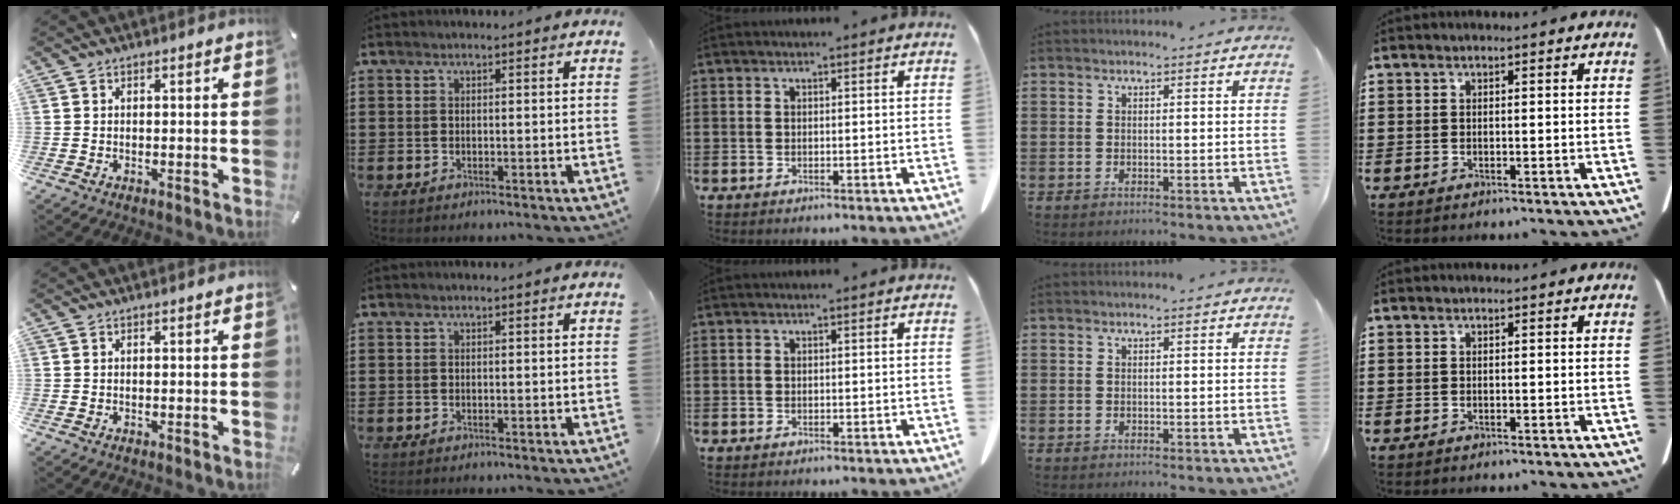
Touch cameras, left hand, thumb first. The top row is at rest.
{}